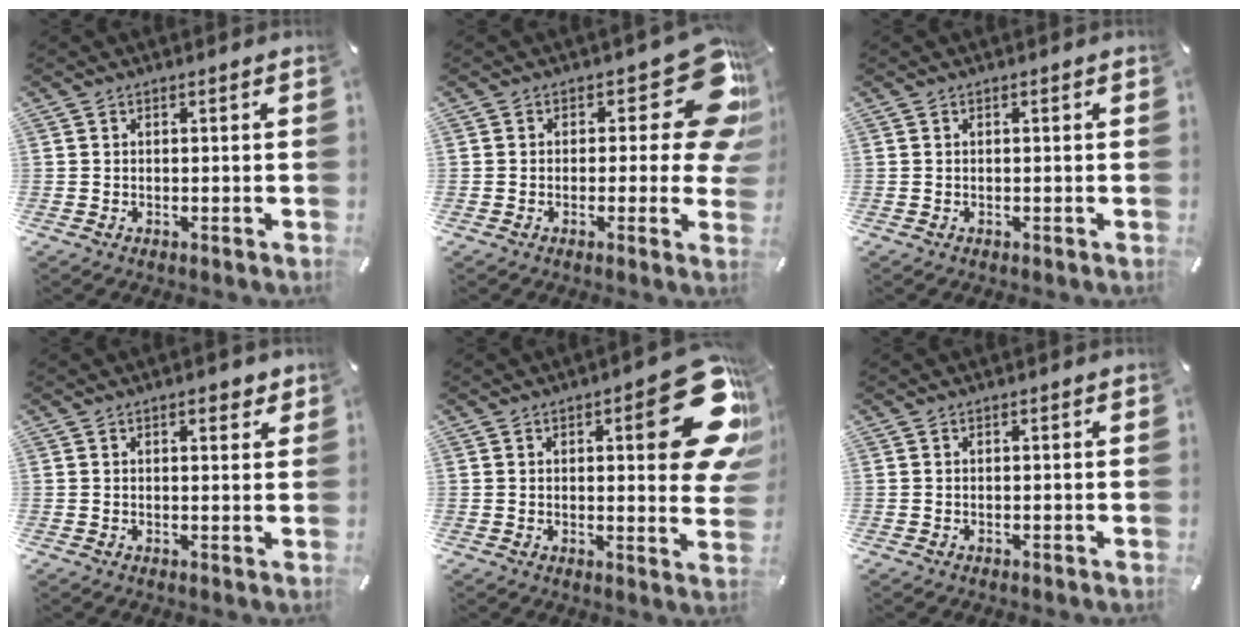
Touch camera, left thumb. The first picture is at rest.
{"total": 16.5, "force": [6.5, 7.3, 13.3], "torque": [-0.156, -0.051, 0.110]}
{"total": 0.0}
{"total": 2.7, "force": [1.6, 1.1, 1.8], "torque": [-0.023, -0.001, 0.025]}
{"total": 21.8, "force": [7.9, 8.0, 18.6], "torque": [-0.214, -0.059, 0.122]}
{"total": 0.0}